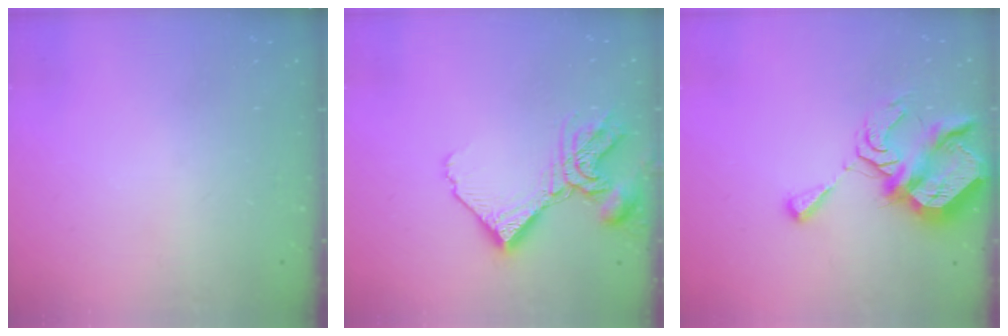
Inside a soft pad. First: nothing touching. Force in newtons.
{"total": 11.1, "press": 11.0, "slide": 1.2}
{"total": 10.1, "press": 10.0, "slide": 1.3}